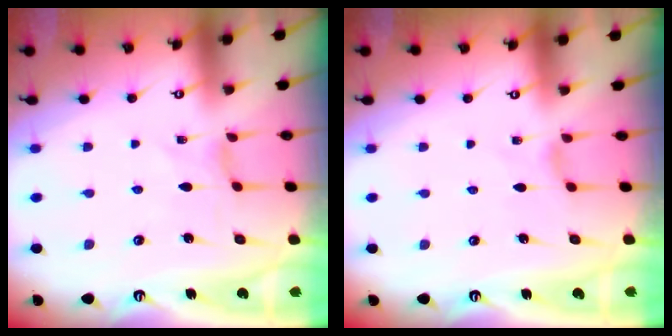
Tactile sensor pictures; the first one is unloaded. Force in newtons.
{"total": 0.7, "press": 0.6, "slide": 0.3}